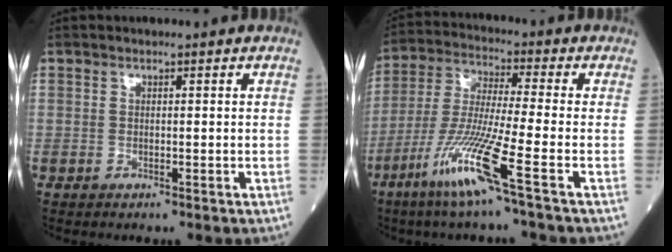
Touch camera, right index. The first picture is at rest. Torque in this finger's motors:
{"motor_torque": [0.38, -0.29, 0.40, 0.21]}